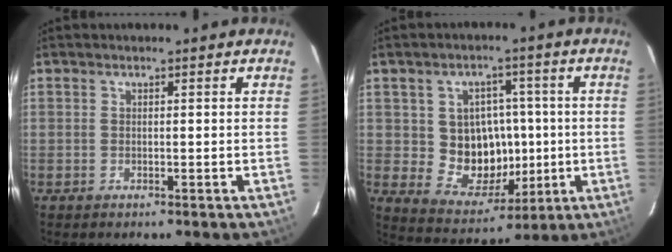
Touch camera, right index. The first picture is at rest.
{"total": 11.1, "force": [-0.2, 9.9, 5.0], "torque": [-0.099, 0.009, 0.015]}